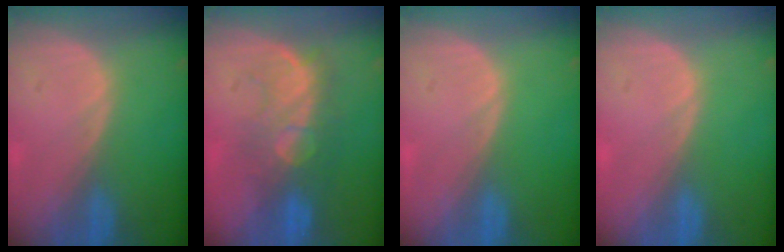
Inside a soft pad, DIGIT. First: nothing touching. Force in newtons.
{"total": 8.1, "press": 7.9, "slide": 1.8}
{"total": 0.0}
{"total": 0.0}